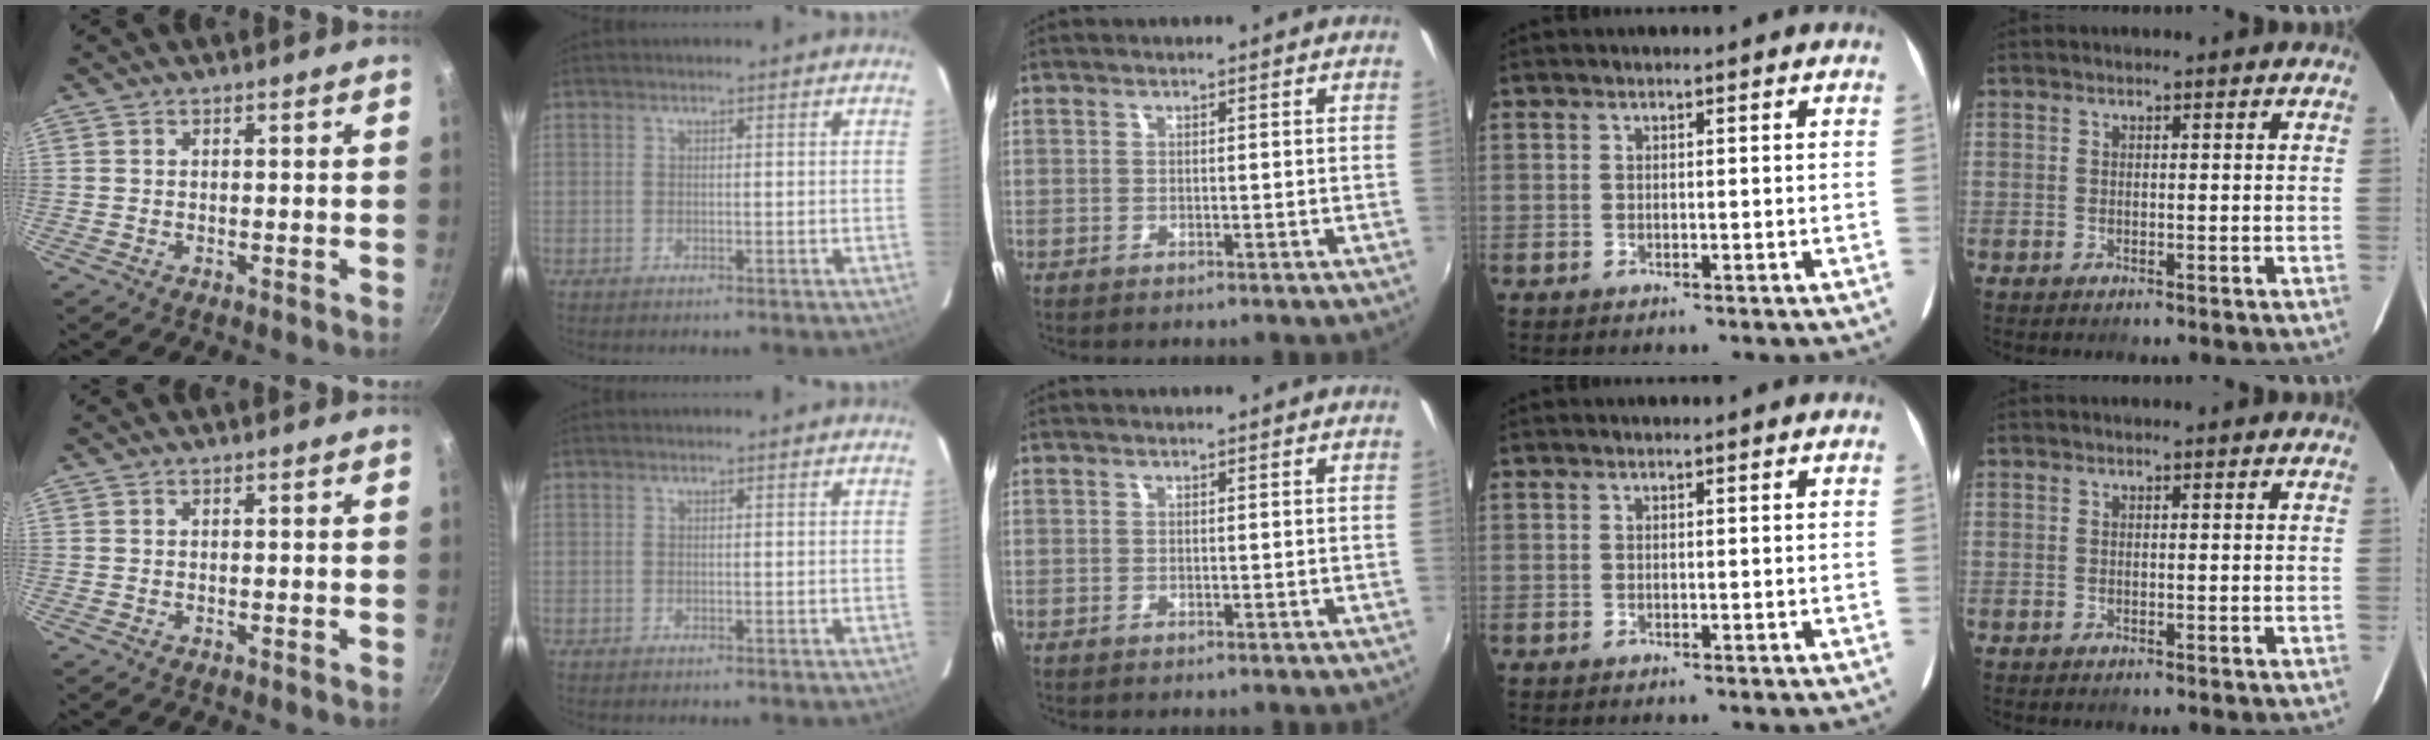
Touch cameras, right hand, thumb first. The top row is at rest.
{}